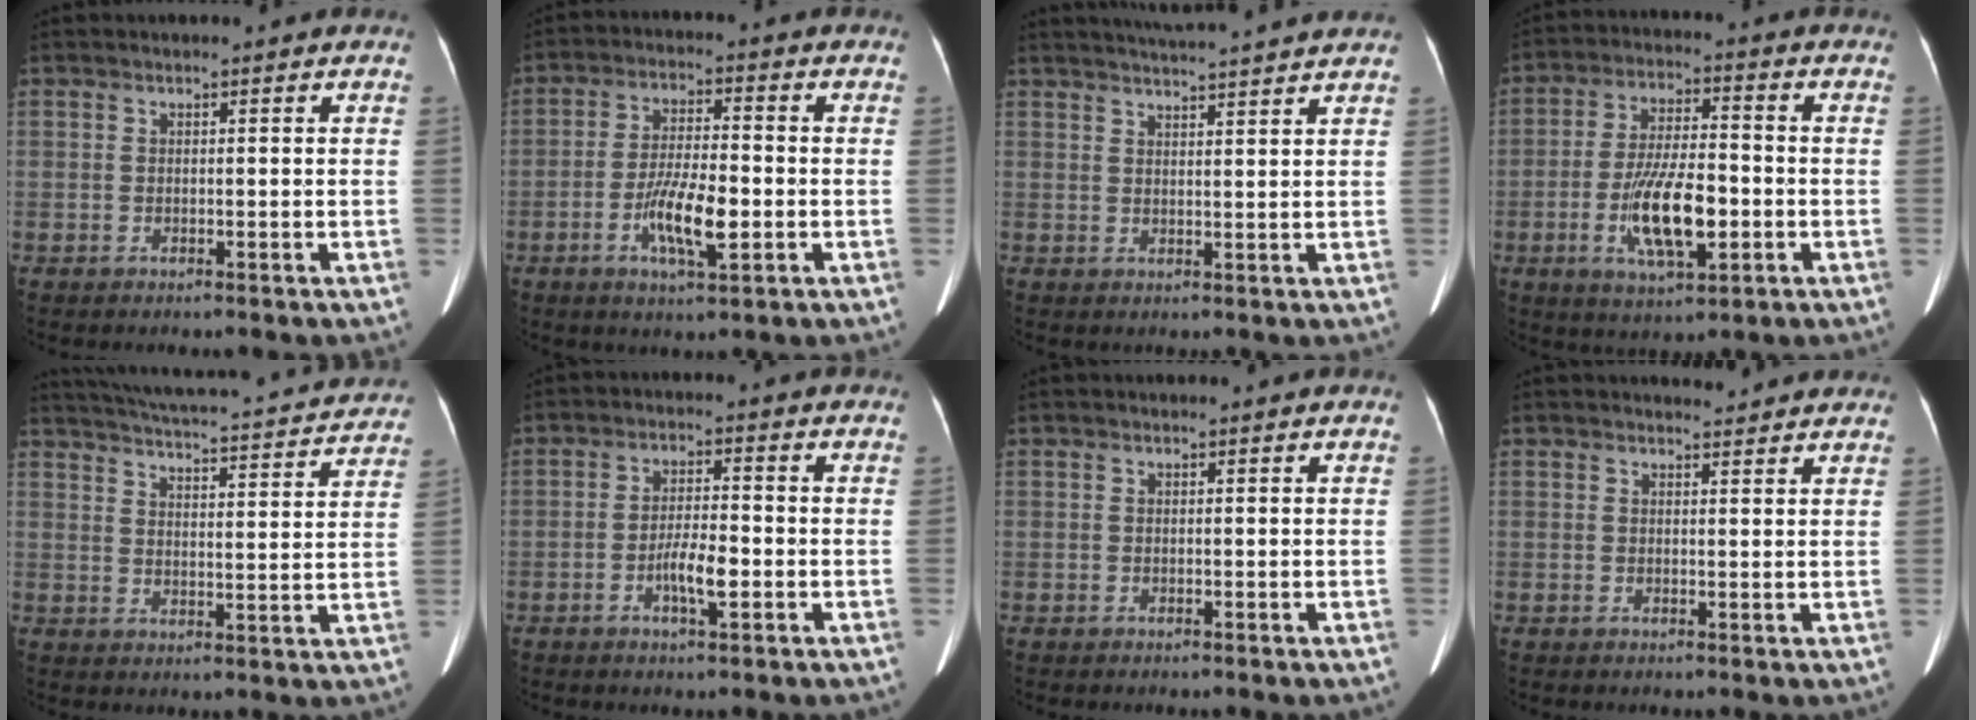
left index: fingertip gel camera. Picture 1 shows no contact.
{"total": 8.2, "force": [-2.6, 1.8, 7.5], "torque": [-0.145, -0.006, -0.048]}
{"total": 10.6, "force": [9.9, -0.7, 3.9], "torque": [-0.066, 0.020, 0.127]}
{"total": 11.3, "force": [-3.2, 3.4, 10.3], "torque": [-0.200, -0.006, -0.053]}
{"total": 24.8, "force": [23.0, 3.4, 8.9], "torque": [-0.152, -0.016, 0.291]}
{"total": 4.8, "force": [-1.9, 1.0, 4.3], "torque": [-0.081, -0.003, -0.034]}
{"total": 0.0}
{"total": 3.1, "force": [3.0, 0.5, 0.4], "torque": [-0.011, 0.004, 0.032]}